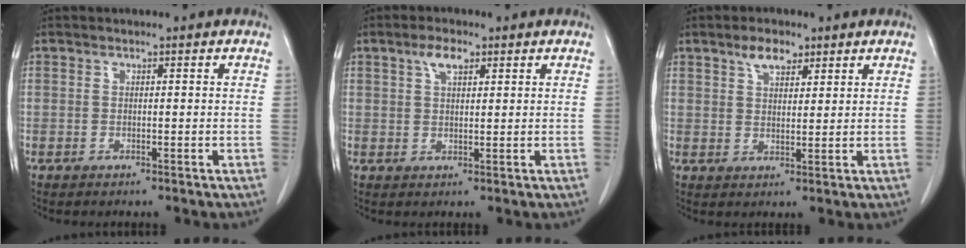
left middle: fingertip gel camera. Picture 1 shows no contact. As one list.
[{"total": 3.2, "force": [1.8, 1.3, 2.4], "torque": [-0.048, 0.007, 0.035]}, {"total": 4.5, "force": [2.9, 2.4, 2.5], "torque": [-0.044, 0.010, 0.052]}]